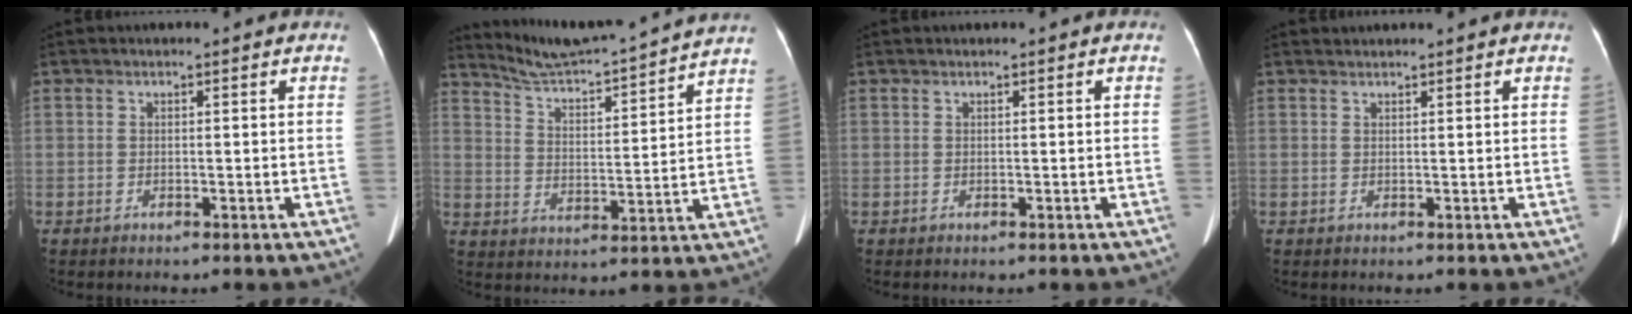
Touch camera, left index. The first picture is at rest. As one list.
[{"total": 15.9, "force": [15.1, -1.1, 4.8], "torque": [-0.087, -0.013, 0.223]}, {"total": 0.0}, {"total": 1.0, "force": [0.9, -0.1, 0.0], "torque": [-0.005, 0.015, 0.023]}]